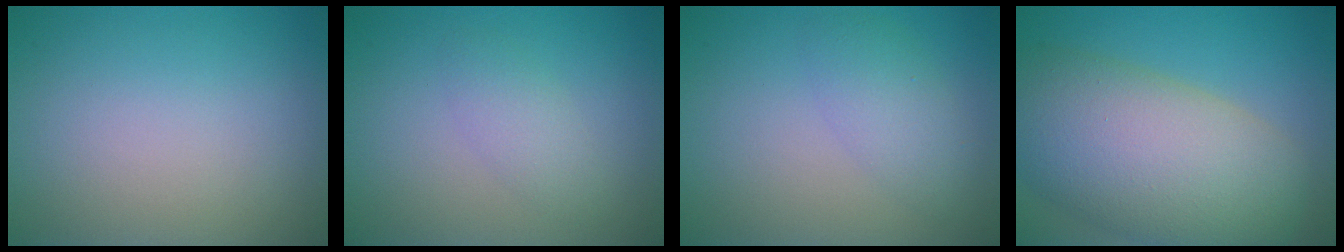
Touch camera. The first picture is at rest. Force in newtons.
{"total": 1.8, "press": 1.8, "slide": 0.0}
{"total": 2.7, "press": 2.7, "slide": 0.2}
{"total": 12.7, "press": 12.6, "slide": 0.8}